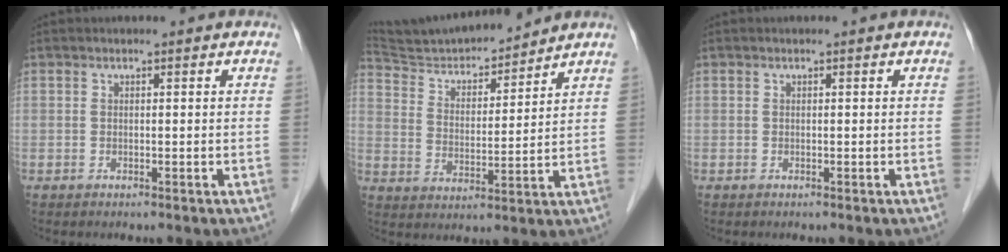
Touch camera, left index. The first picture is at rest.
{"total": 12.7, "force": [12.2, 1.2, 3.3], "torque": [-0.062, -0.002, 0.214]}
{"total": 0.0}